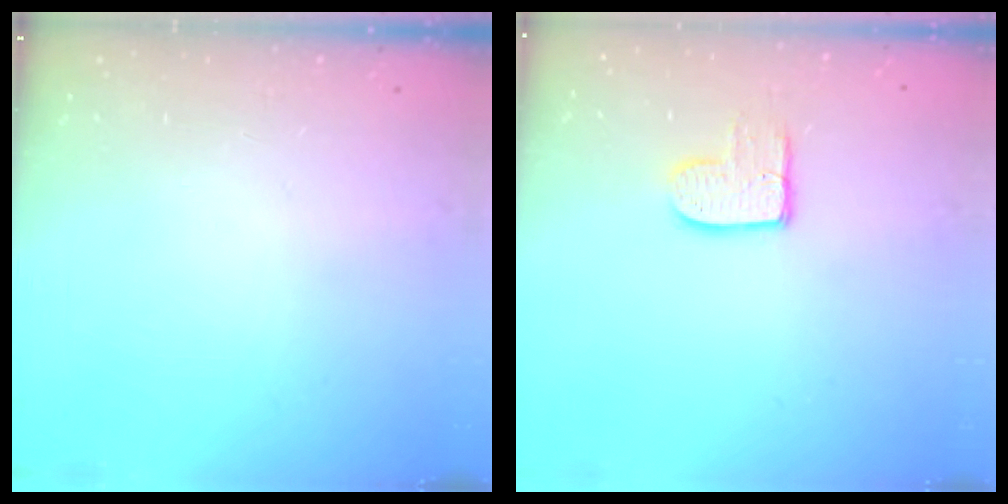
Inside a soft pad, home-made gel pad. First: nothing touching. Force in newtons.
{"total": 8.8, "press": 8.8, "slide": 0.6}